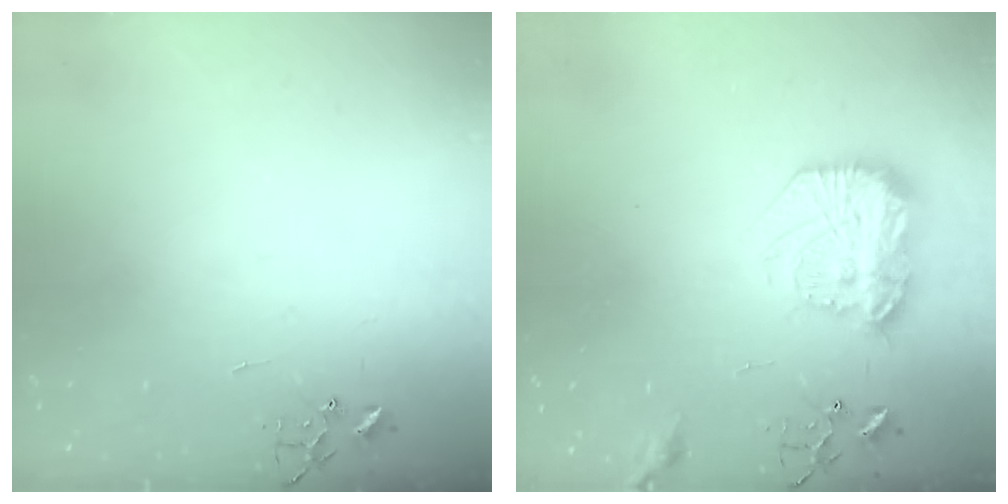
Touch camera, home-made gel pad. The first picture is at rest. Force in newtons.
{"total": 16.8, "press": 16.8, "slide": 1.2}